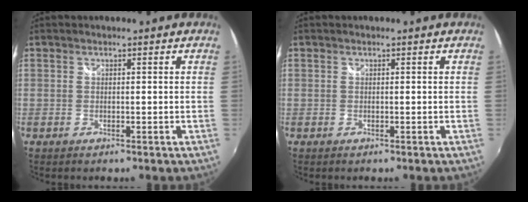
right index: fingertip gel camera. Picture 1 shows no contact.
{"total": 0.0}